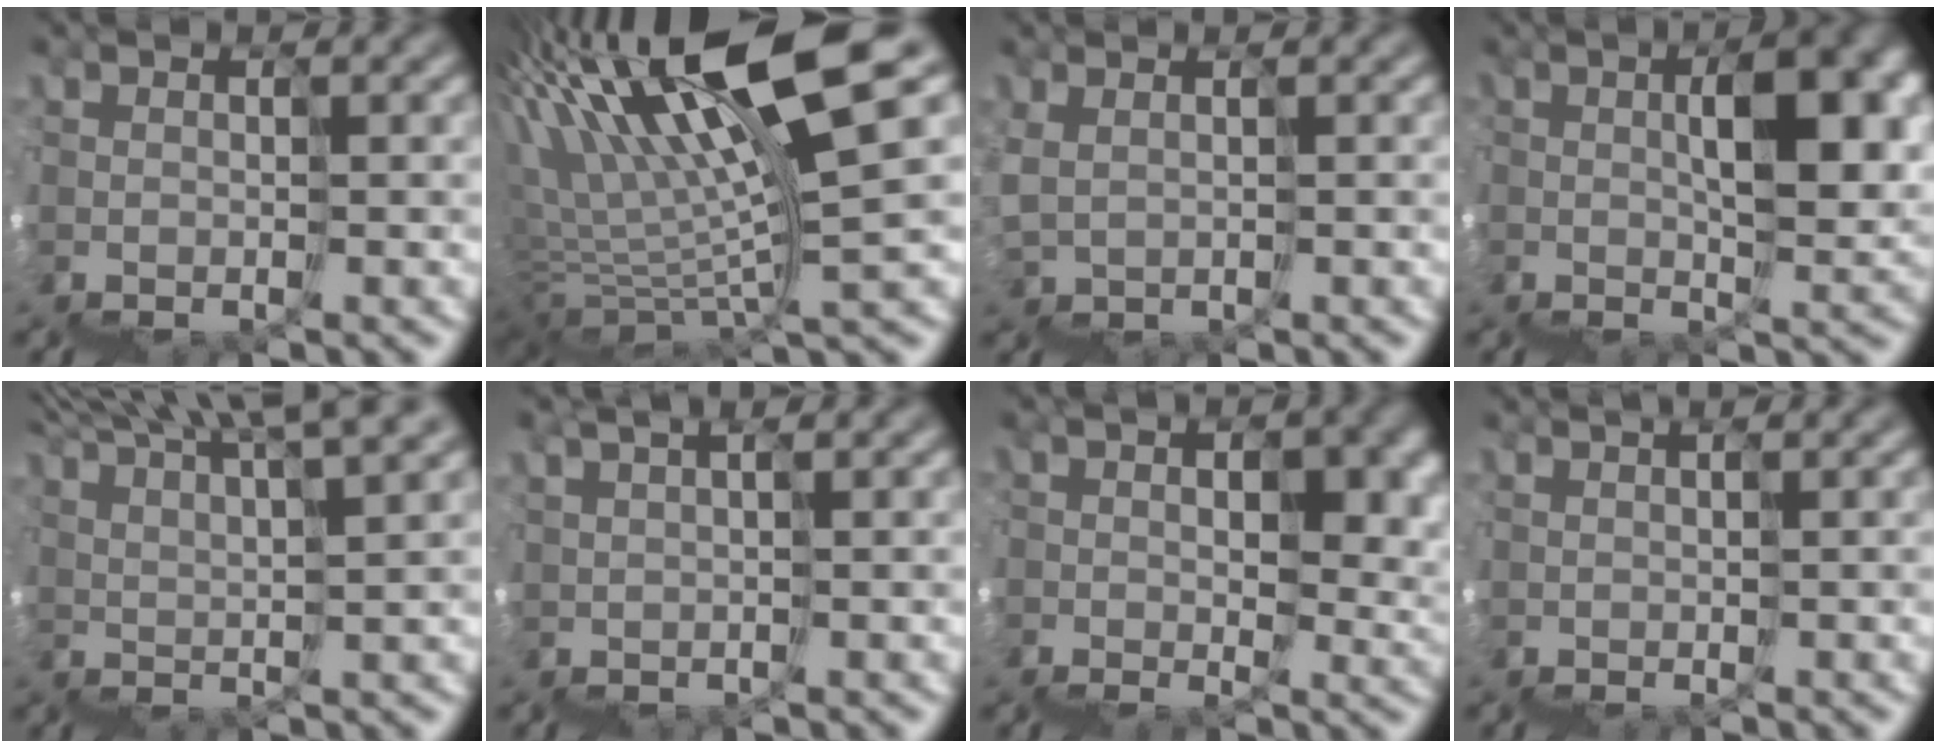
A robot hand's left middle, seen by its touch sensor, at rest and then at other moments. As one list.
[{"total": 9.1, "force": [5.4, 0.5, 7.3], "torque": [-0.132, 0.043, 0.090]}, {"total": 3.1, "force": [1.9, -1.1, -2.2], "torque": [0.039, 0.026, 0.038]}, {"total": 7.1, "force": [2.5, 2.8, 6.0], "torque": [-0.092, 0.027, 0.039]}, {"total": 10.5, "force": [9.2, 1.0, 4.9], "torque": [-0.078, 0.073, 0.125]}, {"total": 2.8, "force": [2.6, -0.8, -1.0], "torque": [0.010, 0.026, 0.045]}, {"total": 9.9, "force": [2.8, 6.0, 7.3], "torque": [-0.086, 0.022, 0.061]}, {"total": 1.0, "force": [0.9, -0.3, -0.2], "torque": [0.017, 0.011, 0.013]}]